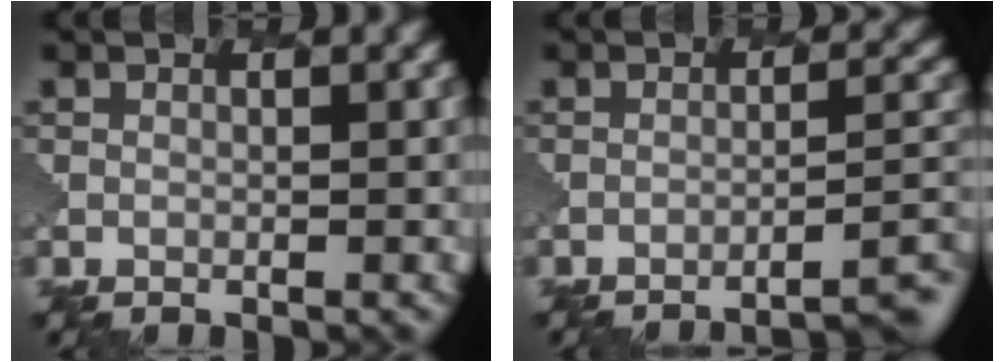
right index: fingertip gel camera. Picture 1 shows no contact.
{"total": 5.5, "force": [-4.7, 0.9, 2.6], "torque": [-0.023, 0.021, -0.060]}